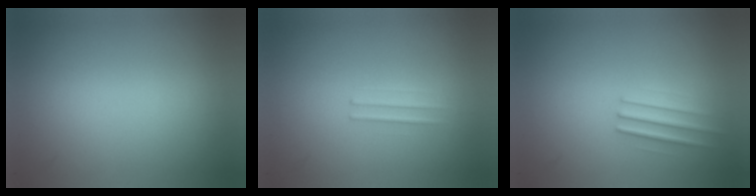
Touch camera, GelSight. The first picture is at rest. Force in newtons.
{"total": 1.3}
{"total": 2.4}